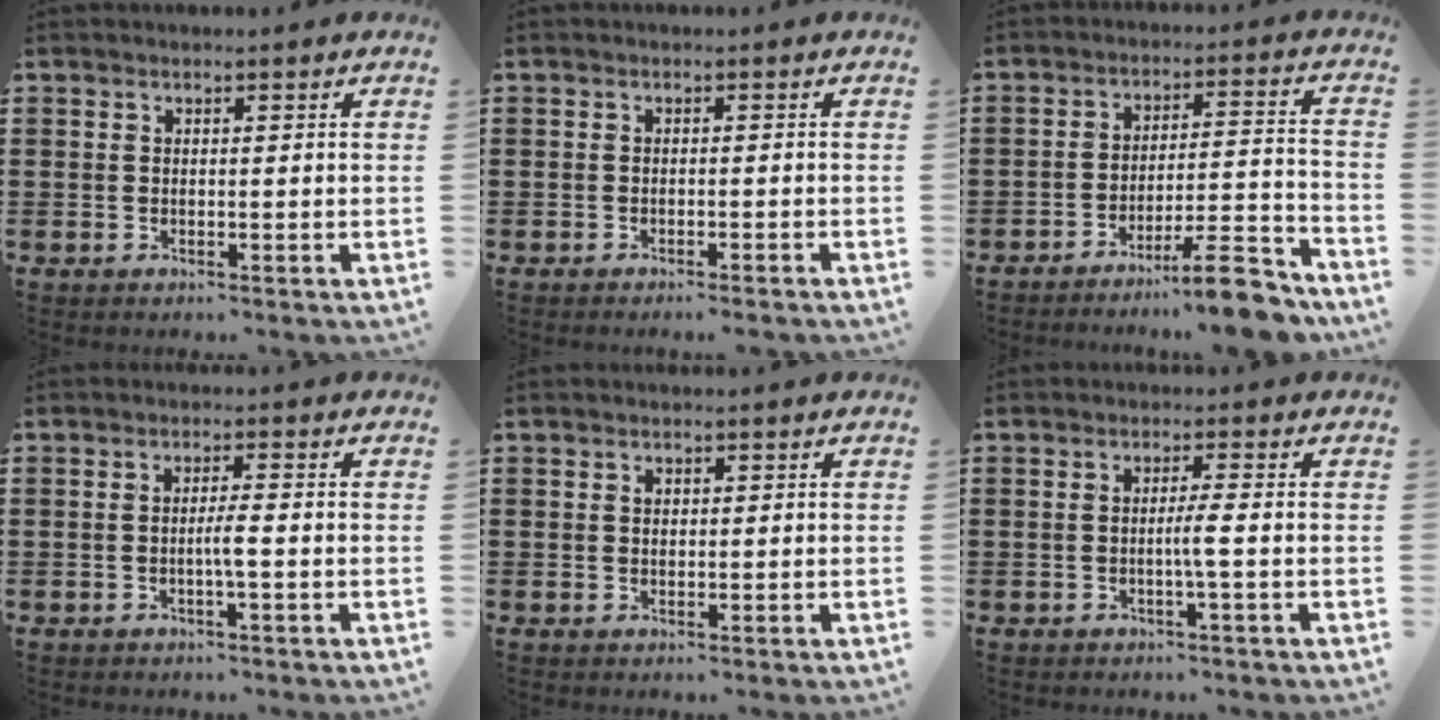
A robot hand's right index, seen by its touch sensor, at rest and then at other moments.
{"total": 1.0, "force": [-0.8, -0.3, 0.4], "torque": [-0.009, -0.005, -0.015]}
{"total": 10.5, "force": [-8.7, 0.7, 5.9], "torque": [-0.079, 0.025, -0.160]}
{"total": 2.5, "force": [-0.7, 0.0, 2.4], "torque": [-0.044, -0.001, -0.014]}
{"total": 0.9, "force": [0.3, 0.6, 0.5], "torque": [-0.013, 0.004, 0.005]}
{"total": 2.6, "force": [-0.6, -0.4, 2.5], "torque": [-0.052, -0.009, -0.016]}